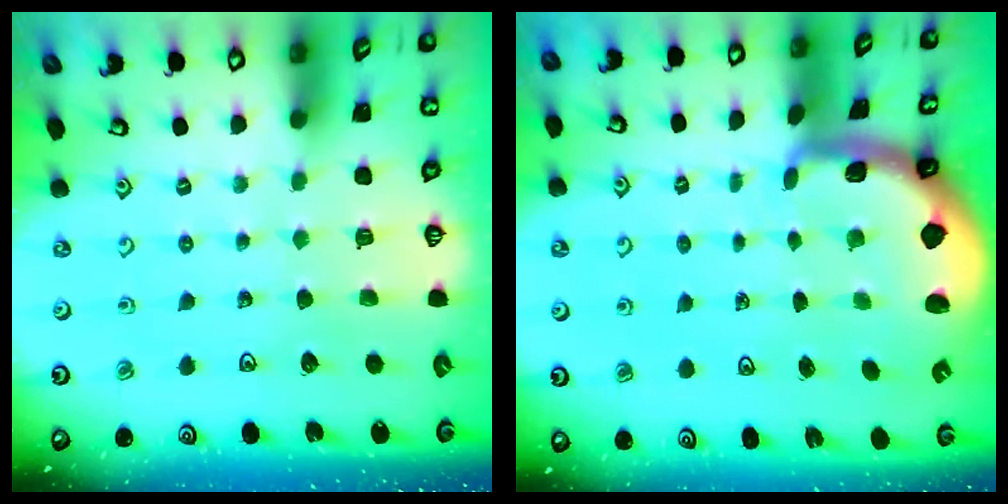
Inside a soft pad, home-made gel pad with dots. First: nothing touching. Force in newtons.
{"total": 1.8, "press": 1.7, "slide": 0.4}